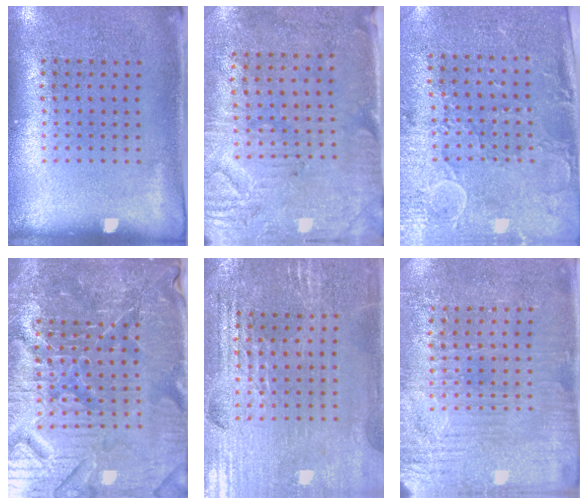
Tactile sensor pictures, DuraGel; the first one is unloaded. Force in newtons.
{"total": 3.0, "press": 2.5, "slide": 1.6}
{"total": 2.9, "press": 2.5, "slide": 1.5}
{"total": 6.7, "press": 6.0, "slide": 2.9}
{"total": 2.7, "press": 2.7, "slide": 0.5}
{"total": 3.2, "press": 3.1, "slide": 0.7}